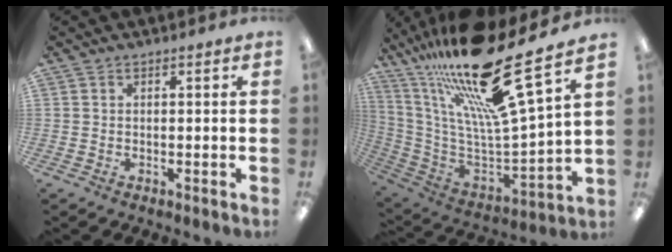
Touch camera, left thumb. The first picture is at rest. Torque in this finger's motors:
{"motor_torque": [1.58, 0.12, 2.05, -0.74, 0.66]}